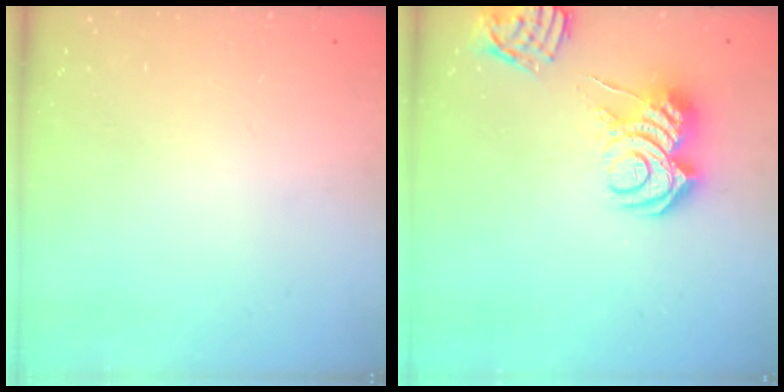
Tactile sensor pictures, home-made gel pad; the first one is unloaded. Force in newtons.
{"total": 10.6, "press": 10.5, "slide": 1.0}